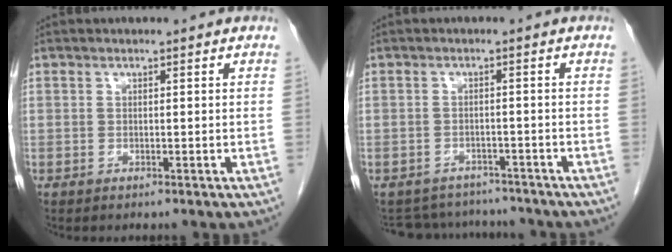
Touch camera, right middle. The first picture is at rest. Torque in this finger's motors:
{"motor_torque": [0.02, -0.01, -0.06, -0.03]}